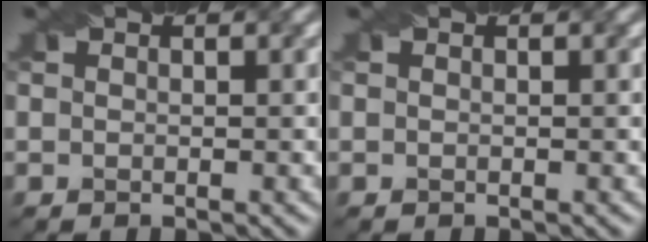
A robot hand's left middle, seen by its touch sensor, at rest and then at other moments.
{"total": 0.0}